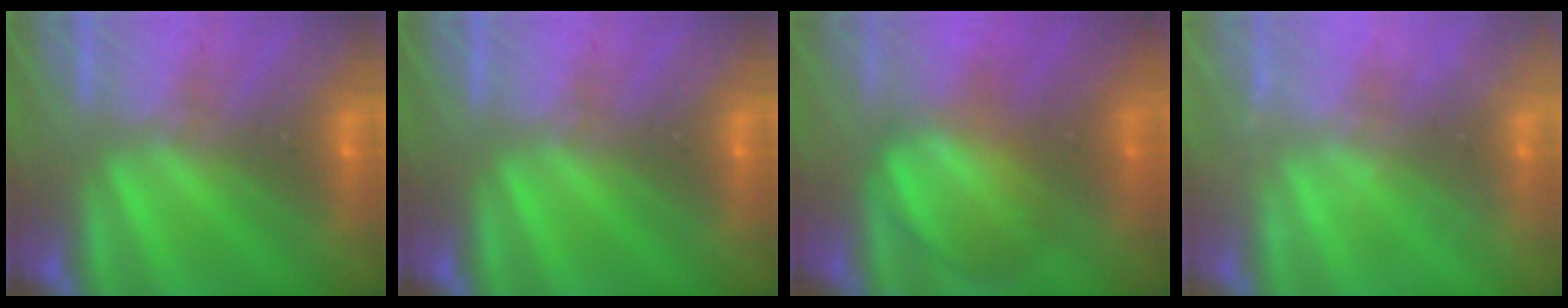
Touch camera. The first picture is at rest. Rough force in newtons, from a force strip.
{"total": 0.0}
{"total": 3.3}
{"total": 2.2}